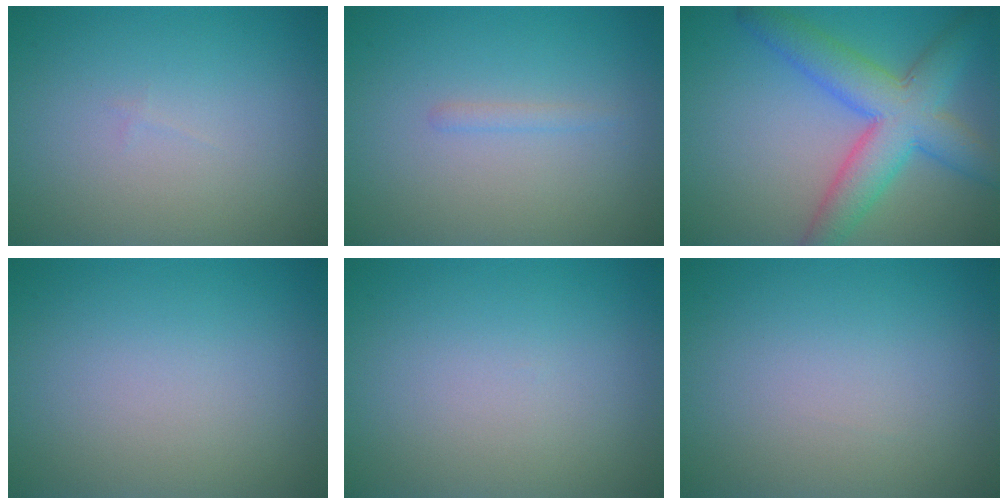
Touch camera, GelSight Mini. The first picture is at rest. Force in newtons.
{"total": 0.7, "press": 0.7, "slide": 0.1}
{"total": 7.3, "press": 7.3, "slide": 0.3}
{"total": 0.0}
{"total": 0.0}
{"total": 0.0}